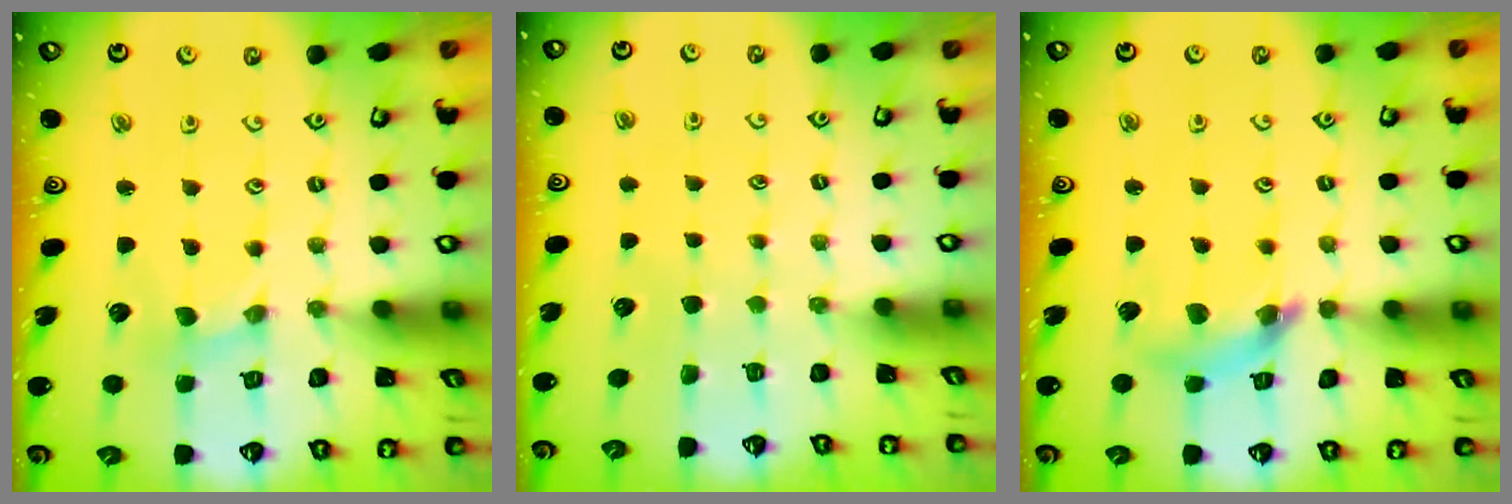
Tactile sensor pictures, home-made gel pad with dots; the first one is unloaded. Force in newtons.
{"total": 0.0}
{"total": 10.4, "press": 10.4, "slide": 1.2}